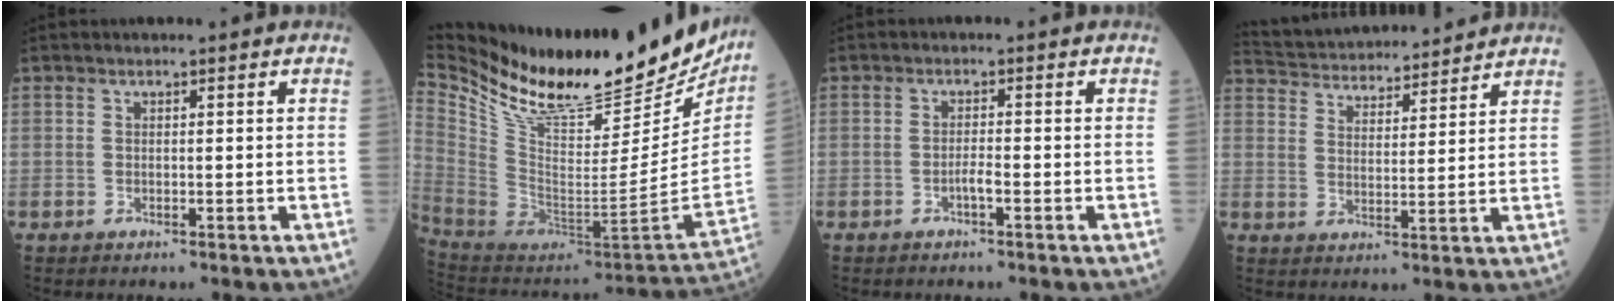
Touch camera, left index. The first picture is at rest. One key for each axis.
{"total": 33.5, "fx": 27.5, "fy": 8.6, "fz": 17.0, "tx": -0.318, "ty": -0.068, "tz": 0.417}
{"total": 1.7, "fx": -1.2, "fy": 0.1, "fz": 1.1, "tx": -0.021, "ty": -0.003, "tz": -0.023}
{"total": 15.3, "fx": 14.5, "fy": 2.5, "fz": 4.0, "tx": -0.076, "ty": 0.030, "tz": 0.226}